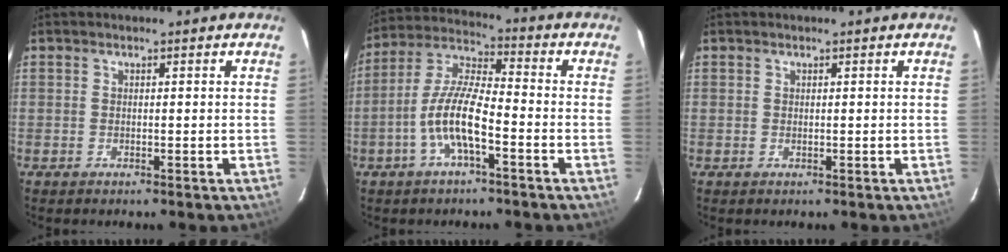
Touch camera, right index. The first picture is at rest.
{"total": 10.0, "force": [-4.1, 2.3, 8.9], "torque": [-0.191, 0.004, -0.081]}
{"total": 0.0}